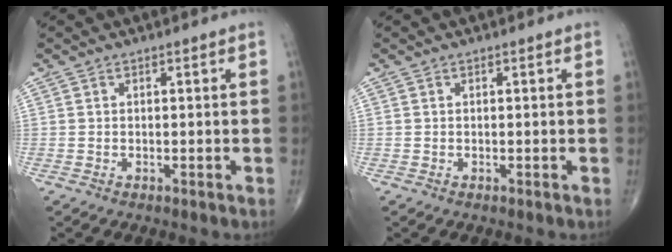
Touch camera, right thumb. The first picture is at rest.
{"total": 0.0}